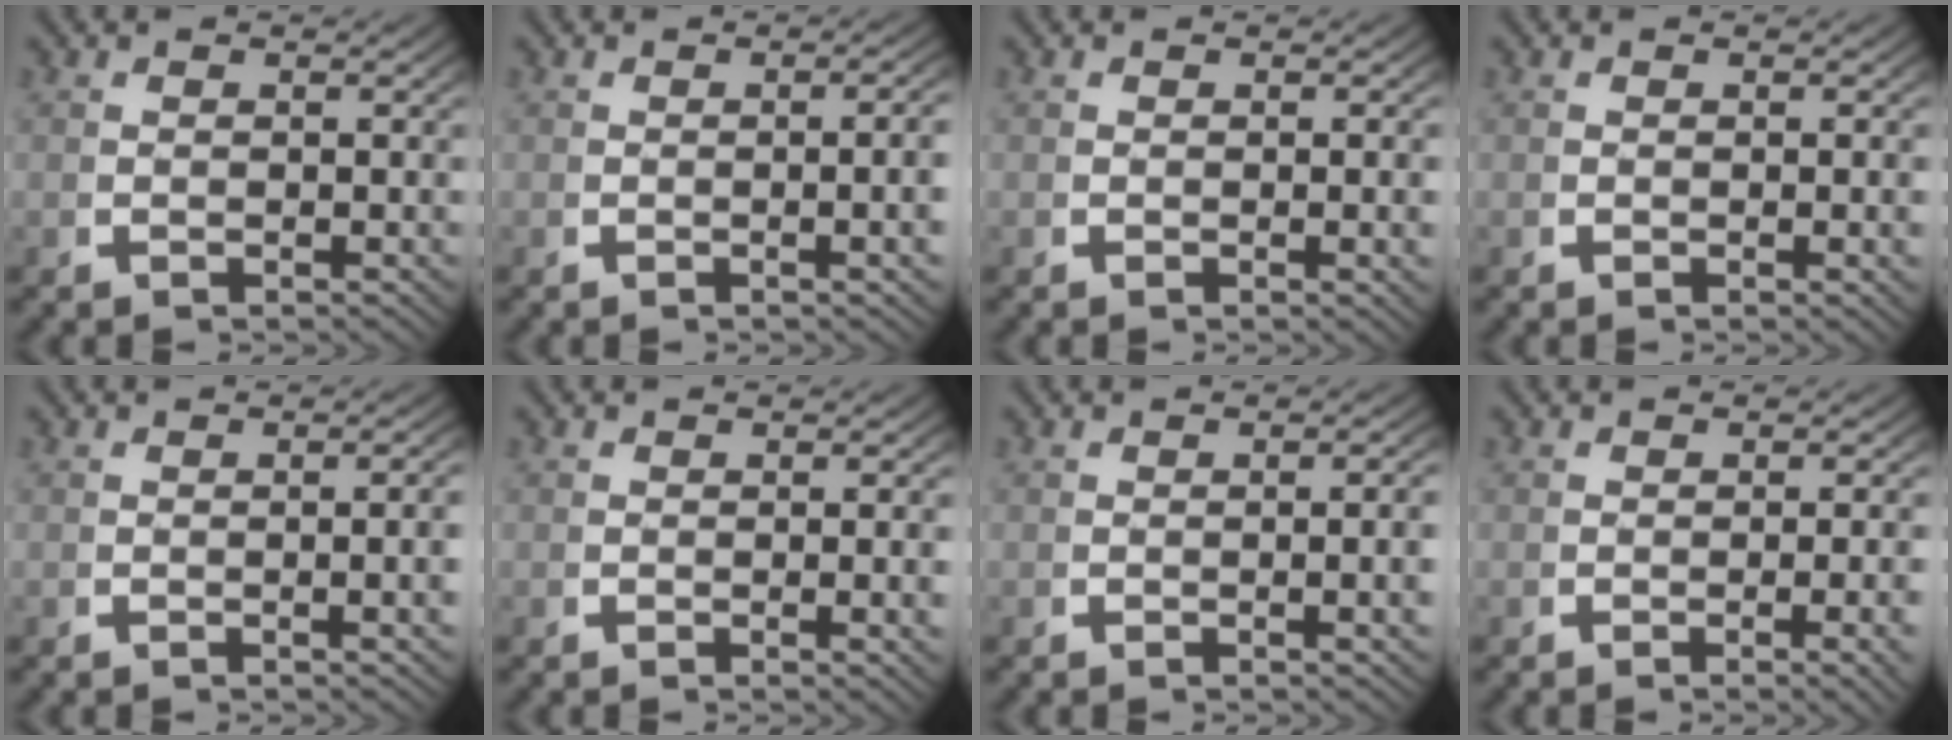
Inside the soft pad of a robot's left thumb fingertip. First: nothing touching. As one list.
[{"total": 3.0, "force": [-0.3, 0.8, 2.9], "torque": [-0.031, 0.005, -0.010]}, {"total": 1.2, "force": [-0.1, 0.1, 1.1], "torque": [-0.015, -0.002, -0.002]}, {"total": 0.8, "force": [0.0, 0.1, 0.8], "torque": [-0.013, -0.002, -0.001]}, {"total": 2.3, "force": [-0.3, 0.6, 2.2], "torque": [-0.026, 0.001, -0.006]}, {"total": 1.6, "force": [-0.1, 0.2, 1.5], "torque": [-0.019, -0.002, -0.003]}, {"total": 2.6, "force": [-0.3, 0.6, 2.5], "torque": [-0.027, 0.003, -0.008]}, {"total": 2.3, "force": [-0.6, 0.3, 2.2], "torque": [-0.029, 0.000, -0.011]}]